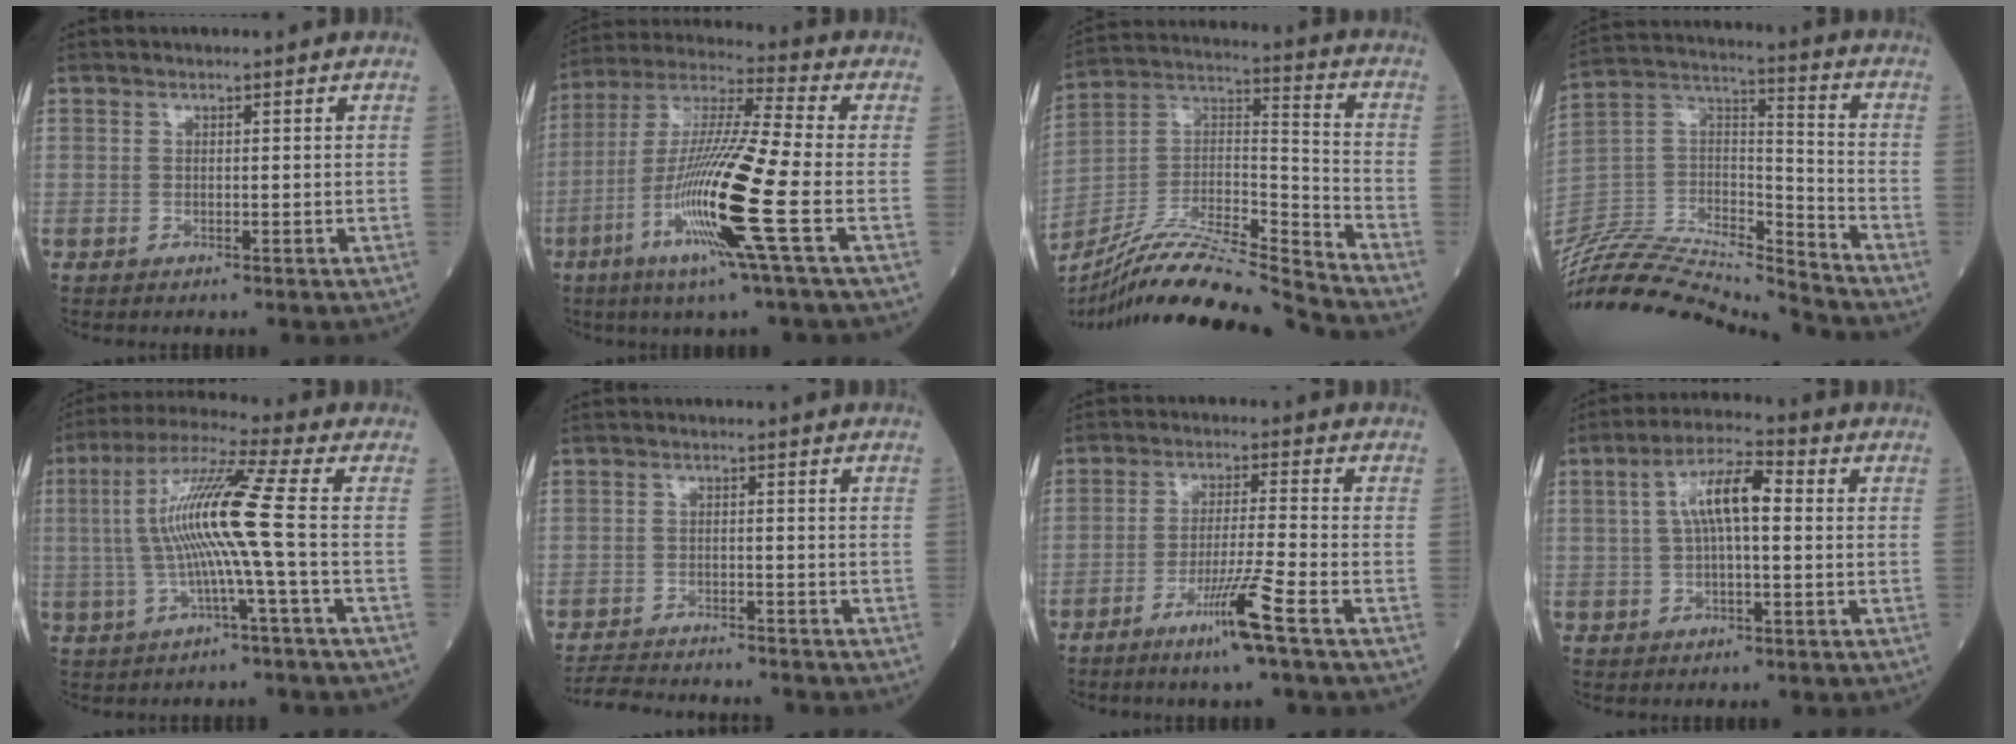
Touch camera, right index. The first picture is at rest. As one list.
[{"total": 17.2, "force": [-5.6, -0.9, 16.2], "torque": [-0.327, -0.020, -0.116]}, {"total": 19.4, "force": [-18.1, -1.0, 7.1], "torque": [-0.143, 0.021, -0.323]}, {"total": 21.7, "force": [-21.0, 0.8, 5.1], "torque": [-0.110, 0.033, -0.371]}, {"total": 11.9, "force": [-0.4, -1.5, 11.8], "torque": [-0.229, 0.016, -0.011]}, {"total": 8.0, "force": [-7.7, 1.3, 1.7], "torque": [-0.024, -0.002, -0.120]}, {"total": 7.8, "force": [-4.4, -1.3, 6.3], "torque": [-0.117, -0.016, -0.085]}, {"total": 7.8, "force": [1.1, 2.0, 7.4], "torque": [-0.141, 0.028, 0.017]}]